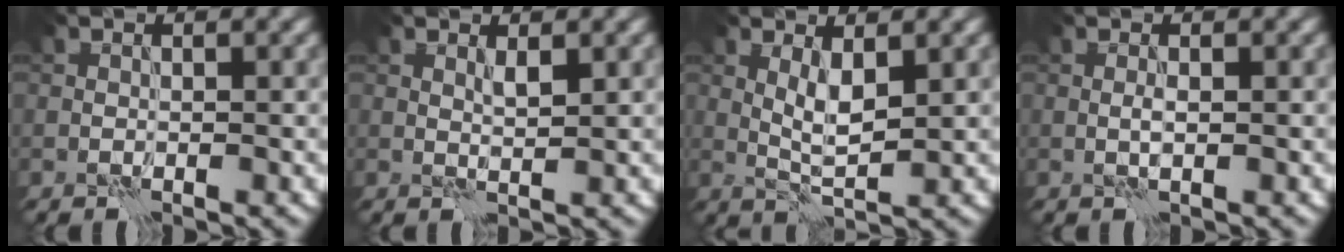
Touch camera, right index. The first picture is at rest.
{"total": 1.1, "force": [0.9, -0.1, 0.6], "torque": [-0.014, -0.003, 0.017]}
{"total": 2.8, "force": [0.8, 0.7, 2.6], "torque": [-0.054, -0.004, 0.018]}
{"total": 0.9, "force": [-0.1, 0.1, 0.9], "torque": [-0.020, 0.001, -0.002]}